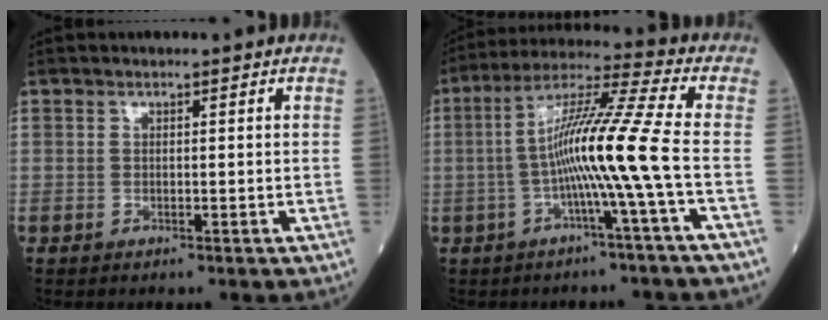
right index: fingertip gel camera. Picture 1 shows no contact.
{"total": 11.6, "force": [-2.3, -2.3, 11.2], "torque": [-0.207, 0.019, -0.048]}